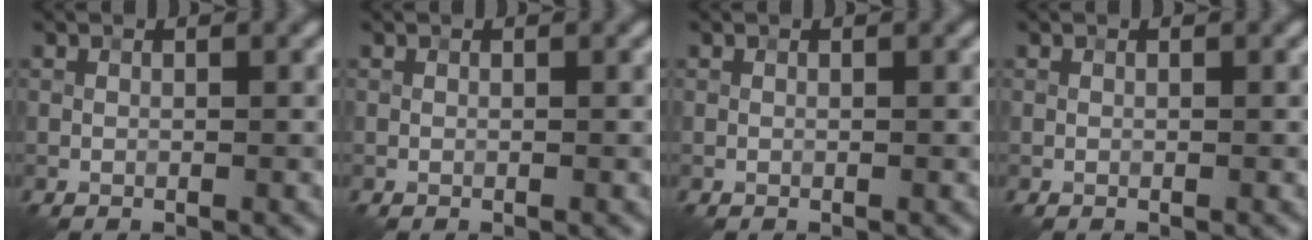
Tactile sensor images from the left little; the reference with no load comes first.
{"total": 0.0}
{"total": 0.0}
{"total": 0.0}